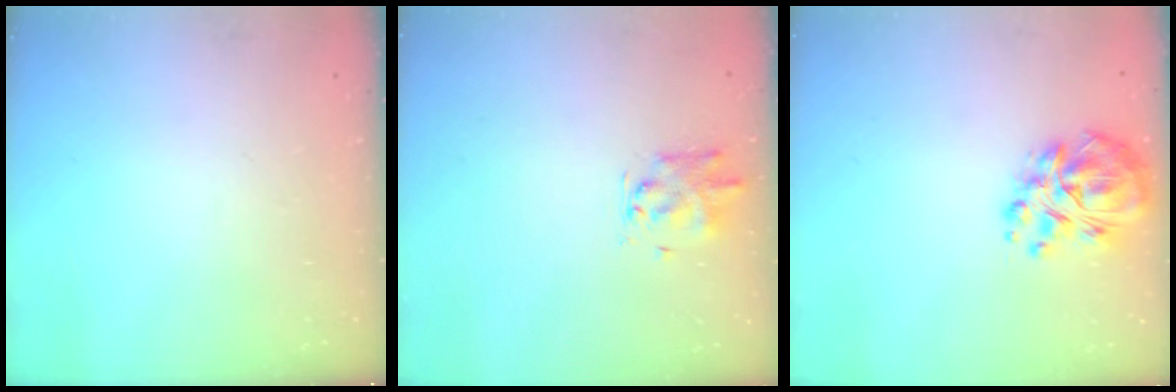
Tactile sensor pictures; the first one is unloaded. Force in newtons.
{"total": 1.4, "press": 1.1, "slide": 0.8}
{"total": 13.6, "press": 13.0, "slide": 4.1}